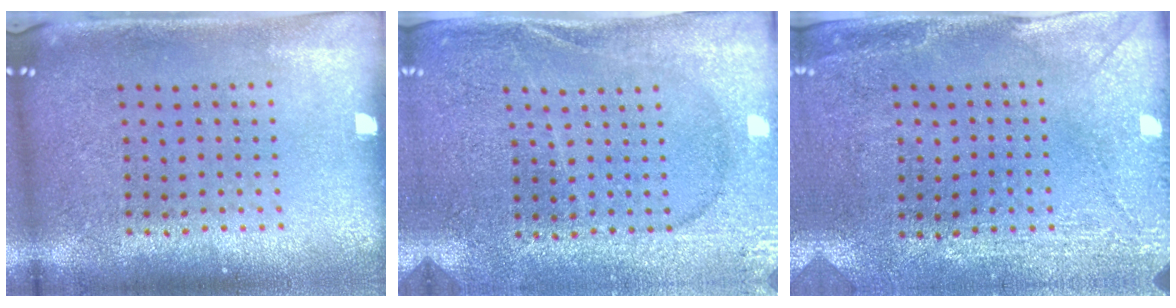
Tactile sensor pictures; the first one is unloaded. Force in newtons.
{"total": 2.7, "press": 2.7, "slide": 0.3}
{"total": 3.0, "press": 2.6, "slide": 1.4}